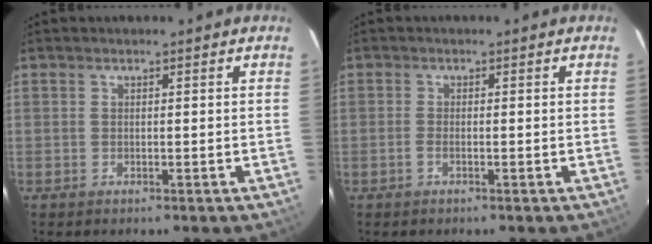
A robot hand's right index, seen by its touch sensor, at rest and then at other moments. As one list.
[{"total": 1.1, "force": [-0.6, 0.3, 0.8], "torque": [-0.020, 0.000, -0.012]}]